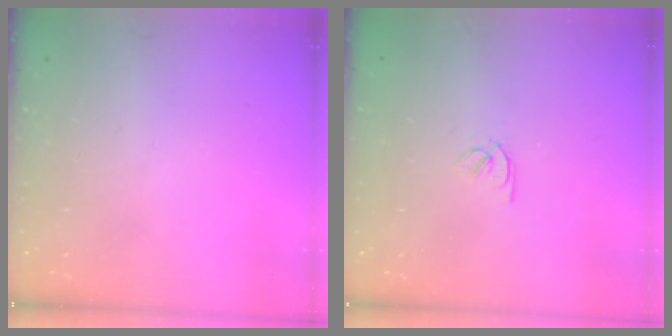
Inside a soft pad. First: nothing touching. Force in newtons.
{"total": 2.5, "press": 2.4, "slide": 0.7}